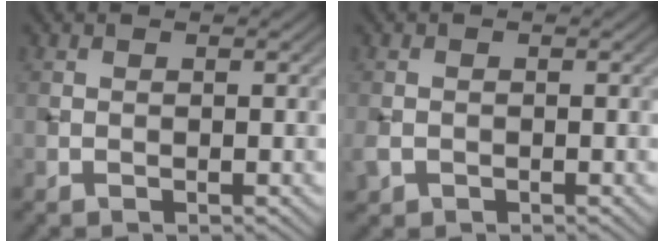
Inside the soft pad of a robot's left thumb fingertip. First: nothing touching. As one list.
[{"total": 1.7, "force": [-0.7, 1.3, 0.8], "torque": [-0.021, -0.008, -0.016]}]